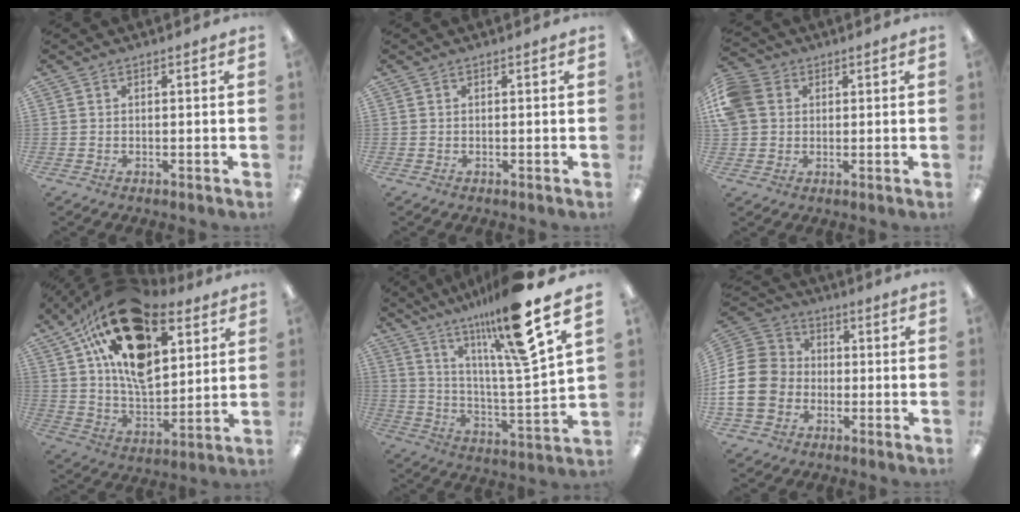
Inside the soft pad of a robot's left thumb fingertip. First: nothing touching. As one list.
[{"total": 0.0}, {"total": 7.5, "force": [1.7, 6.3, 3.6], "torque": [-0.098, 0.014, 0.036]}, {"total": 24.0, "force": [12.9, 13.1, 15.5], "torque": [-0.268, -0.069, 0.223]}, {"total": 20.2, "force": [15.0, 1.5, 13.4], "torque": [-0.234, -0.088, 0.231]}, {"total": 16.4, "force": [-2.4, 14.1, 8.1], "torque": [-0.172, 0.023, -0.044]}]